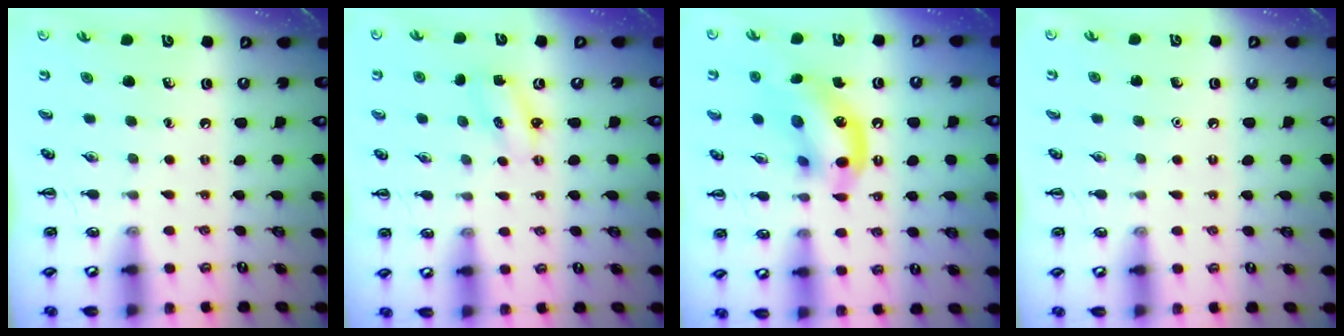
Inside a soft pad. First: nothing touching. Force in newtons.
{"total": 2.1, "press": 2.1, "slide": 0.6}
{"total": 13.7, "press": 13.6, "slide": 2.0}
{"total": 1.6, "press": 1.6, "slide": 0.1}